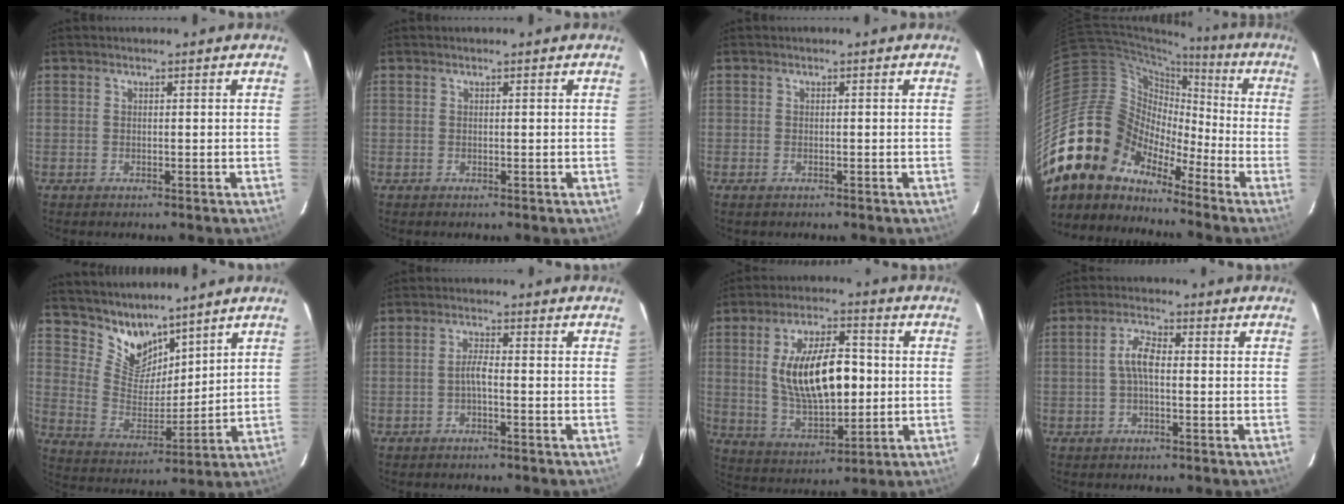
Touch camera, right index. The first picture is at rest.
{"total": 0.0}
{"total": 1.3, "force": [-0.9, 0.6, 0.7], "torque": [-0.014, -0.003, -0.017]}
{"total": 17.4, "force": [-13.0, 10.3, 5.1], "torque": [-0.110, 0.022, -0.251]}
{"total": 9.6, "force": [8.2, 4.2, 2.4], "torque": [-0.046, -0.003, 0.165]}
{"total": 2.2, "force": [-1.0, 0.3, 1.9], "torque": [-0.039, 0.006, -0.020]}
{"total": 16.2, "force": [1.1, 7.3, 14.4], "torque": [-0.260, 0.006, 0.034]}
{"total": 4.5, "force": [-0.3, 1.8, 4.1], "torque": [-0.085, 0.012, -0.005]}